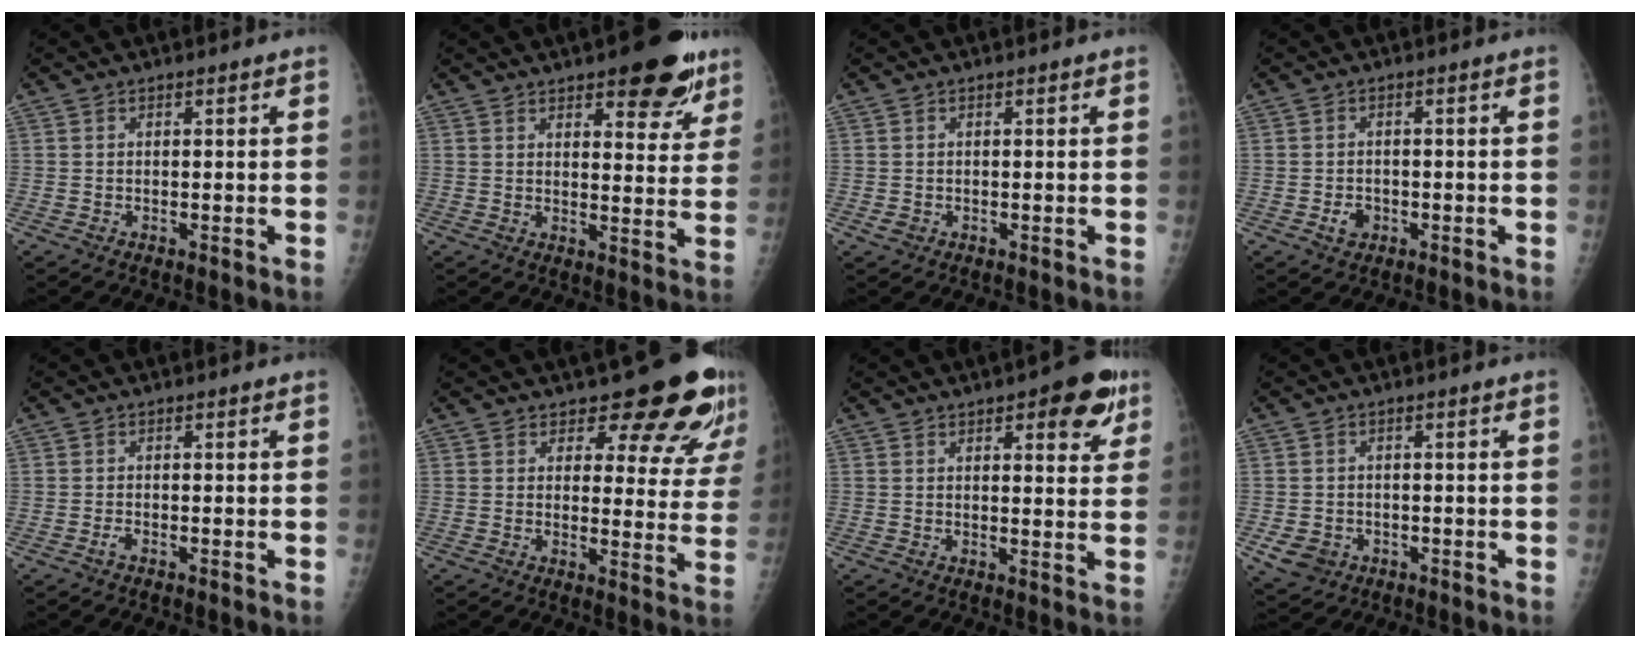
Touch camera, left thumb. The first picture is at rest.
{"total": 12.5, "force": [8.0, 4.9, 8.3], "torque": [-0.058, -0.038, 0.103]}
{"total": 1.0, "force": [-0.1, 0.9, 0.4], "torque": [-0.006, -0.001, 0.001]}
{"total": 2.4, "force": [-1.0, 1.9, 1.2], "torque": [-0.011, 0.006, -0.013]}
{"total": 0.9, "force": [-0.6, 0.3, 0.6], "torque": [-0.014, 0.002, -0.014]}
{"total": 13.5, "force": [11.1, 4.9, 5.9], "torque": [-0.025, -0.083, 0.121]}
{"total": 8.9, "force": [4.8, 3.5, 6.6], "torque": [-0.054, -0.017, 0.055]}
{"total": 4.7, "force": [-1.5, 4.1, 1.9], "torque": [-0.032, 0.002, -0.015]}